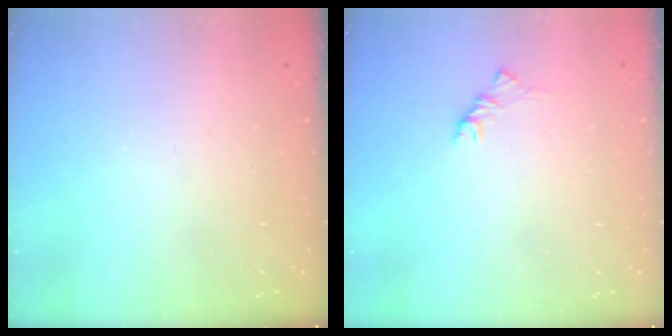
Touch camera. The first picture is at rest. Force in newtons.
{"total": 3.0, "press": 2.9, "slide": 0.9}